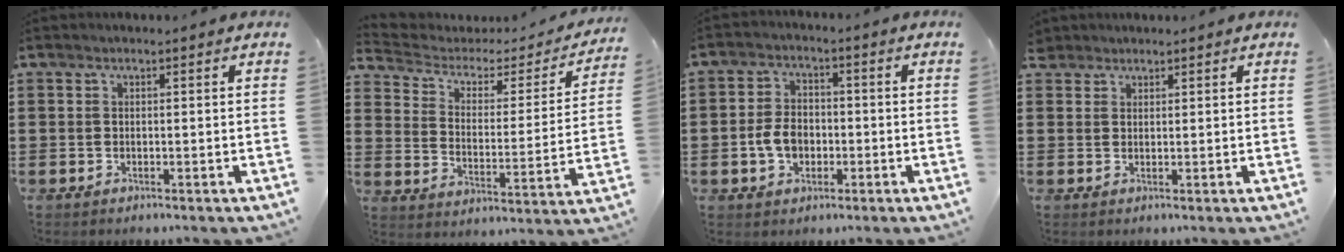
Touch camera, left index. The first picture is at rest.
{"total": 3.1, "force": [1.9, 2.0, 1.5], "torque": [-0.047, -0.013, 0.022]}
{"total": 5.1, "force": [-1.3, 3.5, 3.4], "torque": [-0.079, 0.005, -0.029]}
{"total": 1.5, "force": [1.2, 0.8, 0.0], "torque": [-0.005, 0.005, 0.025]}